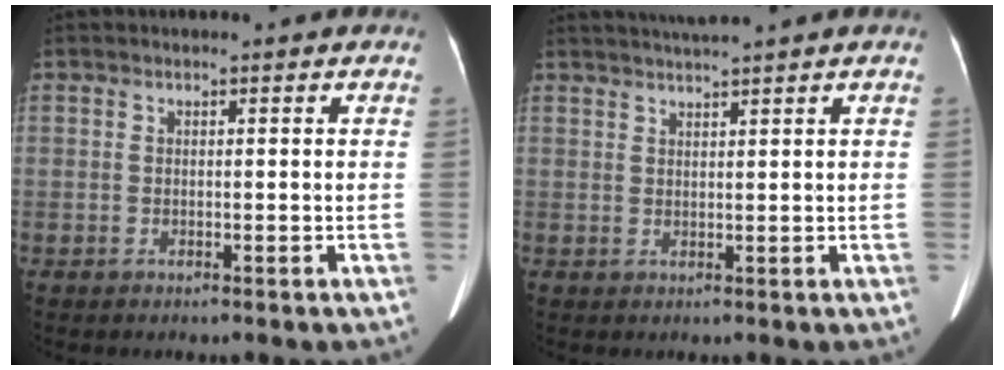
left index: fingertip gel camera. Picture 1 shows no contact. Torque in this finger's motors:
{"motor_torque": [0.06, -0.84, 0.02, 0.06]}